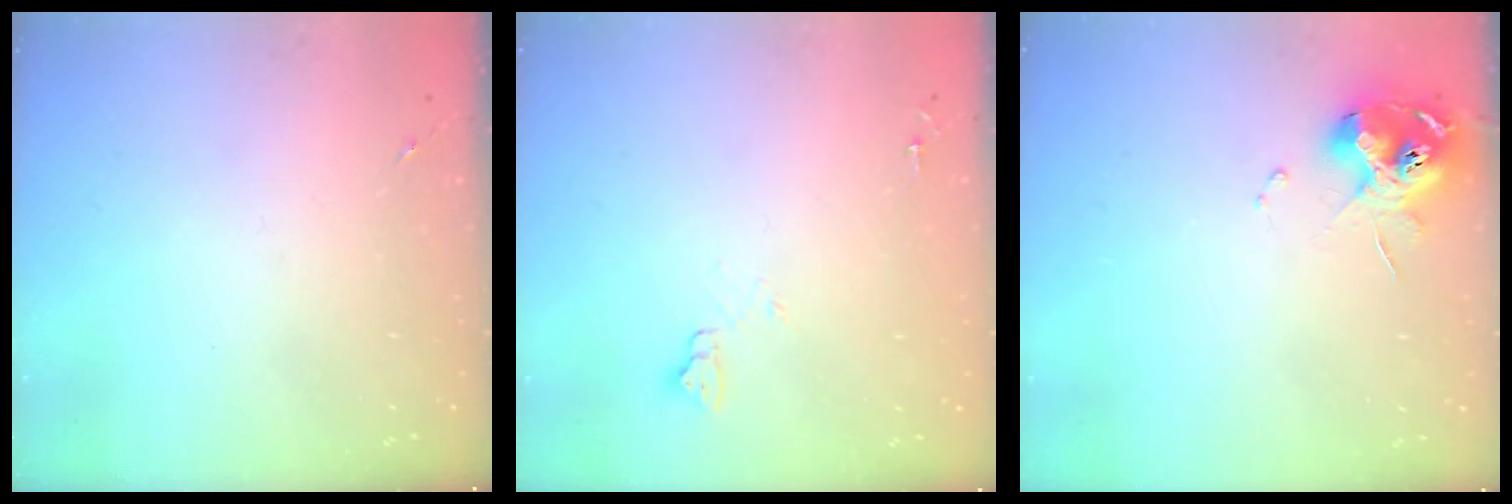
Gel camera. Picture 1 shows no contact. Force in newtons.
{"total": 4.8, "press": 4.8, "slide": 0.6}
{"total": 11.0, "press": 10.9, "slide": 1.3}